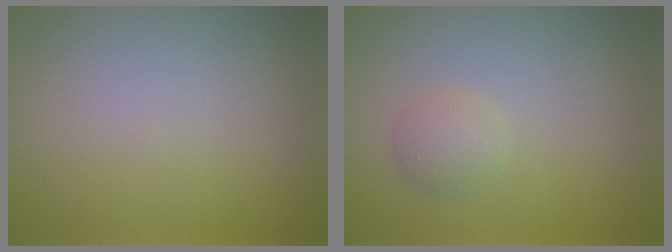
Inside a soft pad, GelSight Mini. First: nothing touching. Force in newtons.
{"total": 1.7, "press": 1.7, "slide": 0.0}